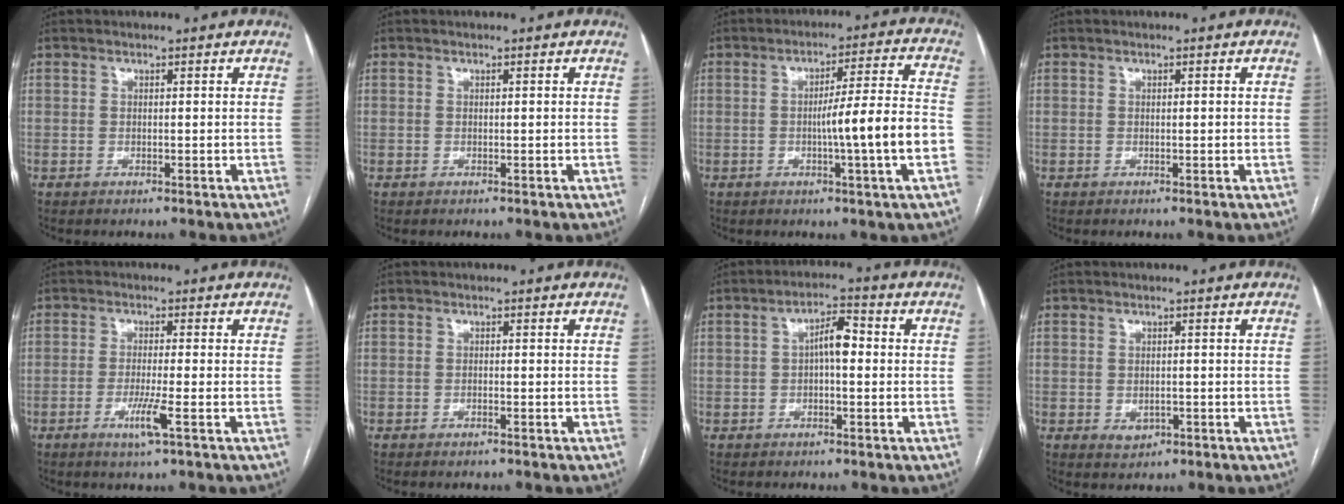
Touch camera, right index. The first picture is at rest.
{"total": 0.0}
{"total": 11.1, "force": [-2.5, -0.8, 10.8], "torque": [-0.164, 0.005, -0.040]}
{"total": 0.5, "force": [0.0, 0.0, 0.5], "torque": [-0.009, 0.000, 0.001]}
{"total": 4.2, "force": [-1.7, -0.4, 3.8], "torque": [-0.076, -0.011, -0.034]}
{"total": 0.8, "force": [-0.6, 0.1, 0.5], "torque": [-0.012, -0.001, -0.009]}
{"total": 4.7, "force": [0.1, 1.5, 4.4], "torque": [-0.073, 0.019, -0.001]}
{"total": 2.2, "force": [-0.6, 1.7, 1.3], "torque": [-0.020, -0.001, 0.001]}